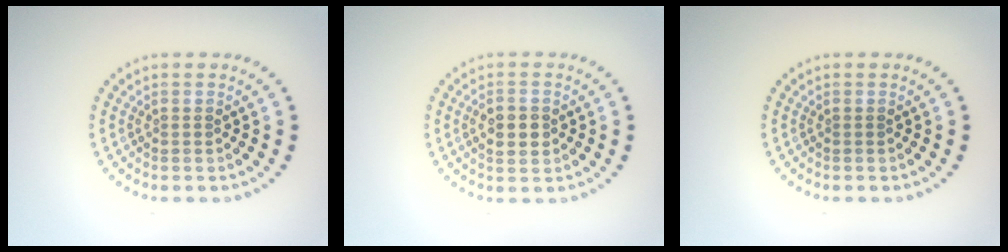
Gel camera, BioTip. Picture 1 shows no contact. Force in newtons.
{"total": 2.6, "press": 2.6, "slide": 0.1}
{"total": 0.0}